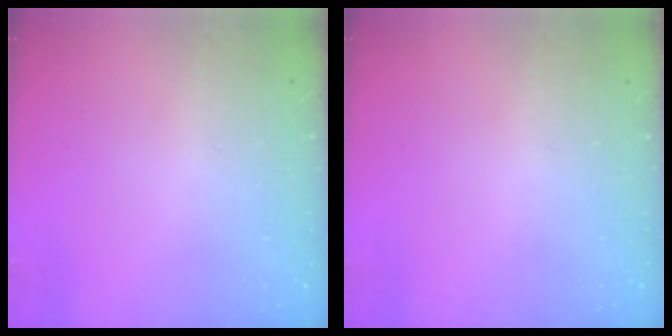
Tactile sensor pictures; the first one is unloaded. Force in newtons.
{"total": 0.0}